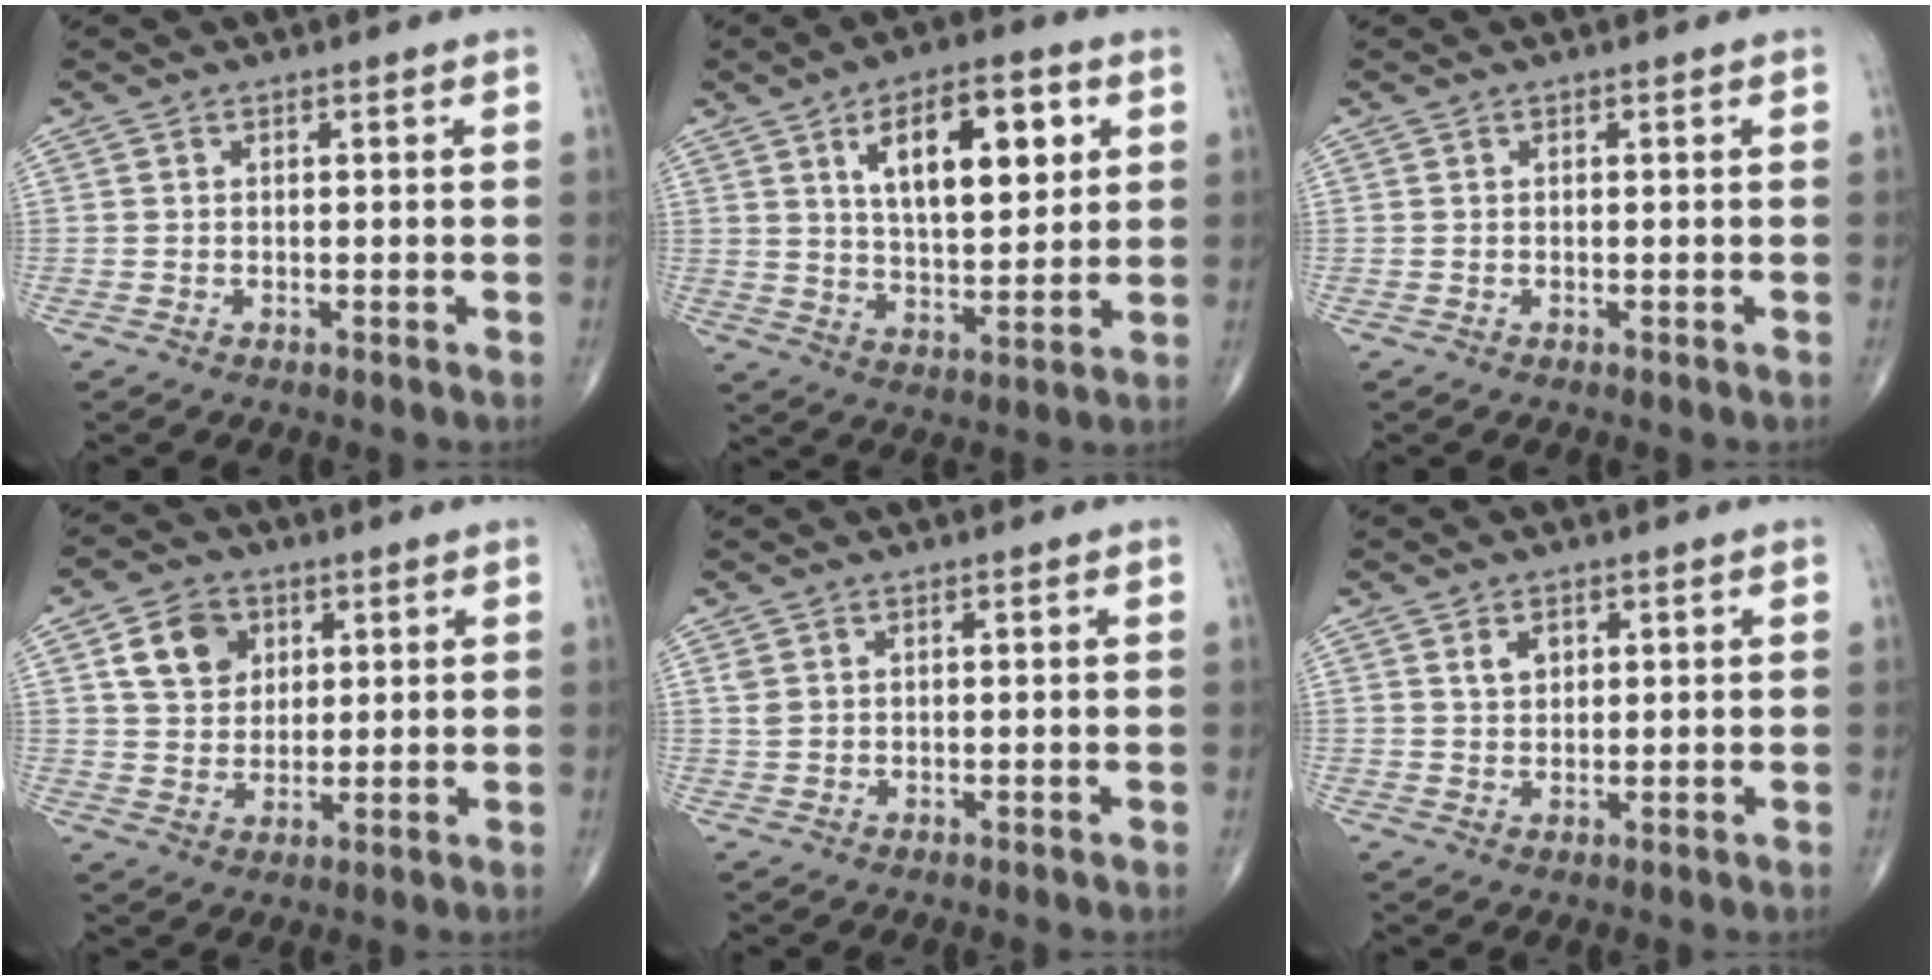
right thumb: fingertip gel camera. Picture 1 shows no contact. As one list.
[{"total": 15.3, "force": [5.4, 6.8, 12.6], "torque": [-0.167, -0.018, 0.091]}, {"total": 0.0}, {"total": 8.3, "force": [3.3, 6.5, 4.0], "torque": [-0.041, -0.010, 0.060]}, {"total": 1.3, "force": [0.7, 0.8, 0.7], "torque": [-0.014, 0.002, 0.017]}, {"total": 2.8, "force": [1.4, 1.9, 1.6], "torque": [-0.018, -0.007, 0.027]}]